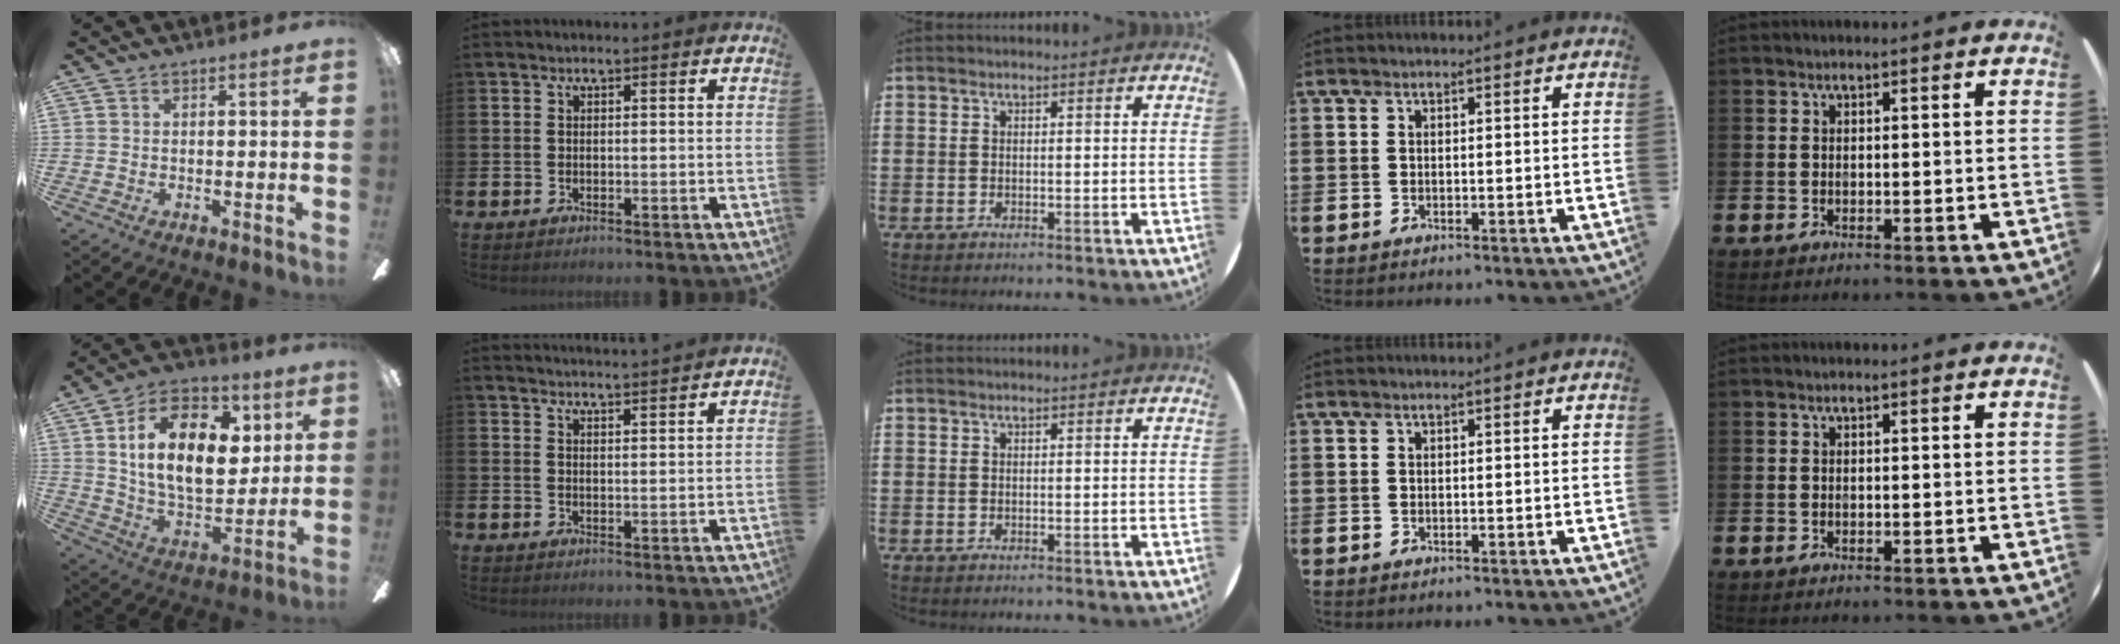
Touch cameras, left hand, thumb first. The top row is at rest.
{"thumb": {"total": 21.3, "force": [7.1, 12.9, 15.5], "torque": [-0.265, -0.009, 0.121]}, "index": {"total": 3.3, "force": [3.2, -0.5, -0.2], "torque": [0.003, -0.022, 0.057]}}